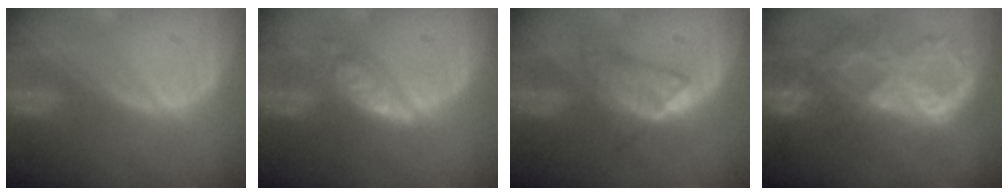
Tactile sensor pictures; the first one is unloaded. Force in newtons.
{"total": 5.5, "press": 5.5, "slide": 0.2}
{"total": 6.0, "press": 5.1, "slide": 3.2}
{"total": 10.5, "press": 8.9, "slide": 5.7}